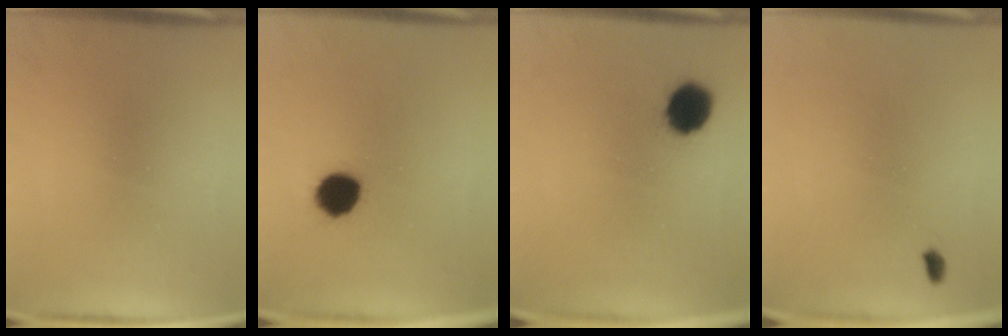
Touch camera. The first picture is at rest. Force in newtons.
{"total": 7.2}
{"total": 8.2}
{"total": 1.1}